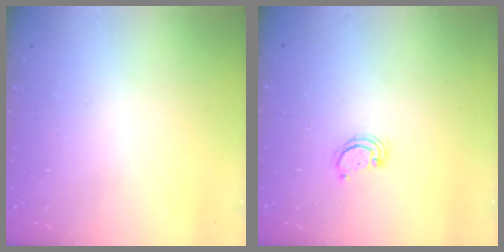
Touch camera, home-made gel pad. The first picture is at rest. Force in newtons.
{"total": 1.7, "press": 1.7, "slide": 0.1}